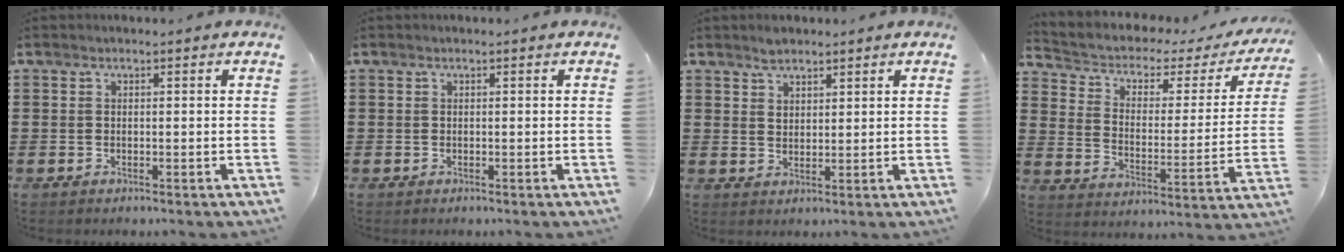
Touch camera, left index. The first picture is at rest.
{"total": 0.0}
{"total": 2.6, "force": [2.3, 1.3, 0.5], "torque": [-0.006, 0.000, 0.042]}
{"total": 2.9, "force": [1.5, 1.8, 1.6], "torque": [-0.048, -0.018, 0.015]}